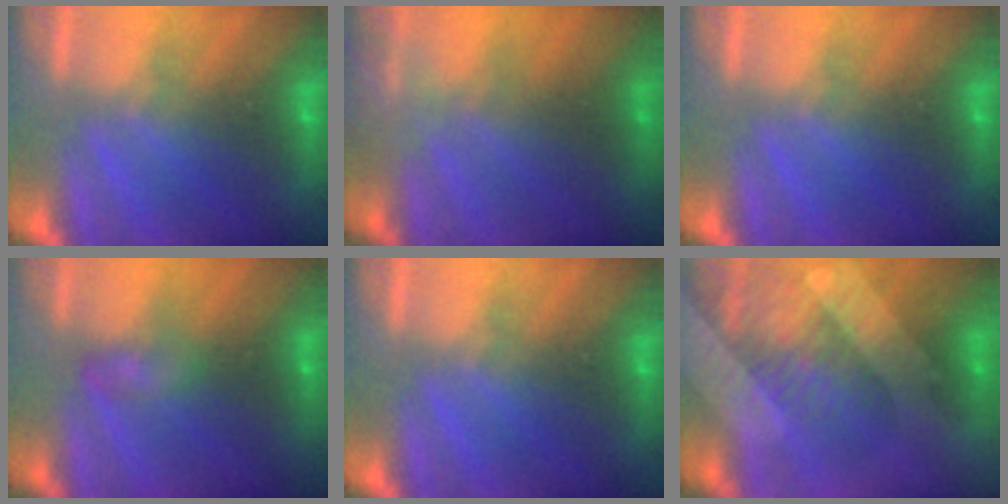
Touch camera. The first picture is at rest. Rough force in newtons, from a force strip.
{"total": 2.3}
{"total": 0.0}
{"total": 2.3}
{"total": 0.0}
{"total": 3.4}